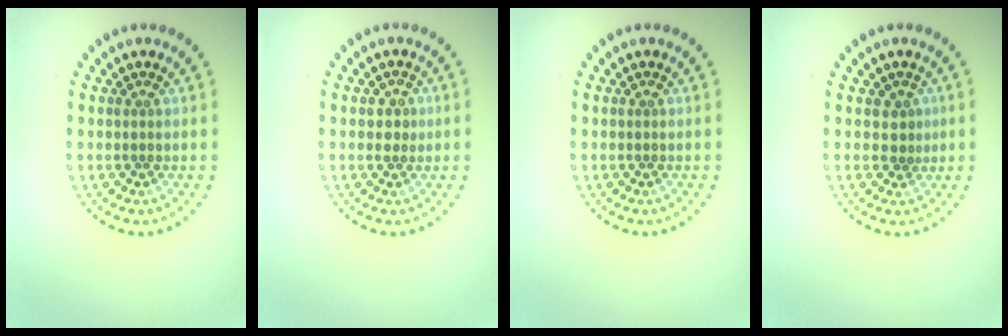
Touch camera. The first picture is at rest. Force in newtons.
{"total": 1.2, "press": 1.2, "slide": 0.2}
{"total": 0.0}
{"total": 1.3, "press": 1.1, "slide": 0.7}